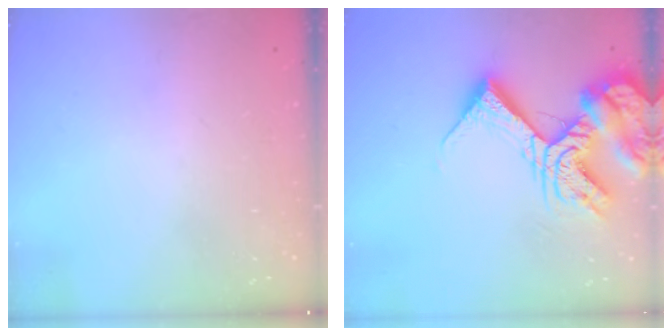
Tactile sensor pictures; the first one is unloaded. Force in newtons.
{"total": 18.1, "press": 18.0, "slide": 2.0}